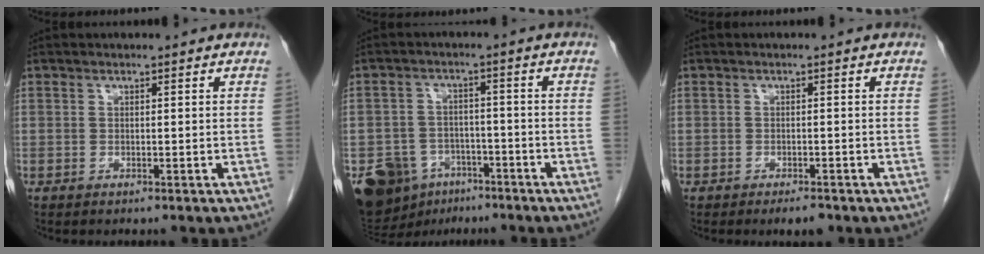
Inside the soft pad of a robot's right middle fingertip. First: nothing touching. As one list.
[{"total": 13.5, "force": [-7.8, 9.4, 5.8], "torque": [-0.136, 0.007, -0.116]}, {"total": 2.1, "force": [-1.6, 0.6, 1.3], "torque": [-0.019, -0.002, -0.018]}]